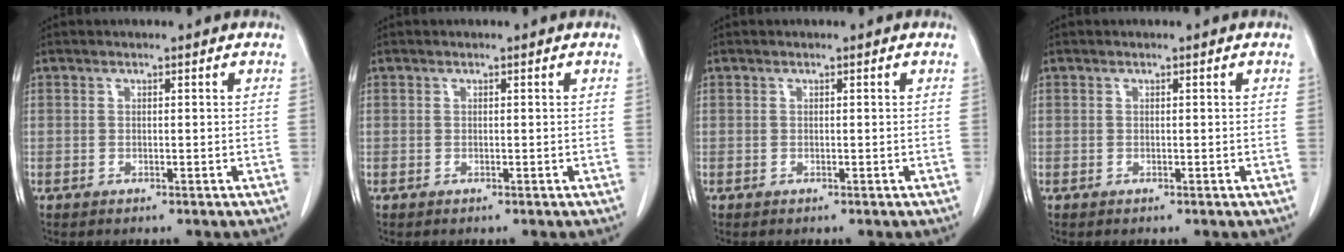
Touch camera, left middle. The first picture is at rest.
{"total": 0.0}
{"total": 0.0}
{"total": 0.0}